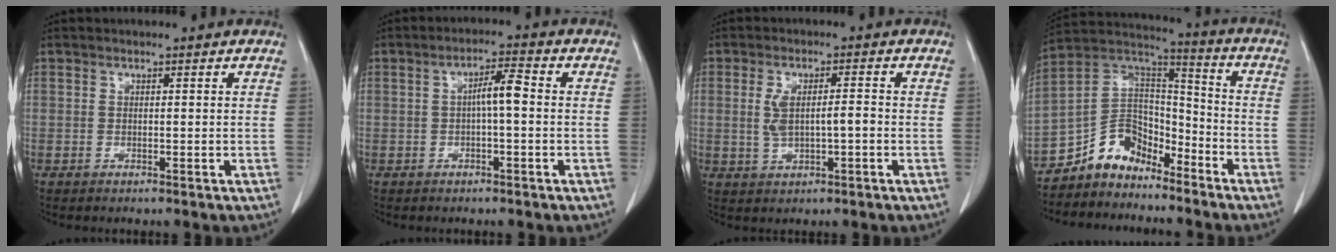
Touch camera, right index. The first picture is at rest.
{"total": 4.0, "force": [-0.1, 0.5, 3.9], "torque": [-0.066, 0.010, -0.002]}
{"total": 5.1, "force": [-0.4, 1.6, 4.9], "torque": [-0.100, 0.010, 0.000]}
{"total": 10.0, "force": [-8.0, 5.5, 2.3], "torque": [-0.036, 0.058, -0.152]}